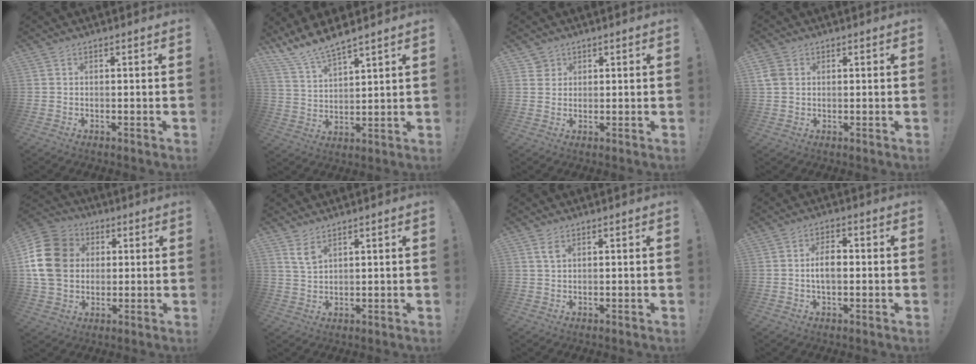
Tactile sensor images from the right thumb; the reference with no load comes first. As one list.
[{"total": 8.8, "force": [8.3, 0.8, 2.8], "torque": [-0.079, -0.049, 0.157]}, {"total": 2.6, "force": [1.7, 1.9, 0.3], "torque": [0.003, -0.010, 0.030]}, {"total": 4.4, "force": [1.4, 3.5, 2.2], "torque": [-0.047, 0.002, 0.028]}, {"total": 17.6, "force": [2.5, 14.2, 10.1], "torque": [-0.175, 0.007, 0.051]}, {"total": 4.6, "force": [3.1, 1.8, 2.9], "torque": [-0.048, -0.018, 0.056]}, {"total": 2.5, "force": [1.2, 1.0, 1.9], "torque": [-0.035, 0.000, 0.021]}, {"total": 6.0, "force": [-0.2, 3.2, 5.1], "torque": [-0.075, 0.005, -0.010]}]